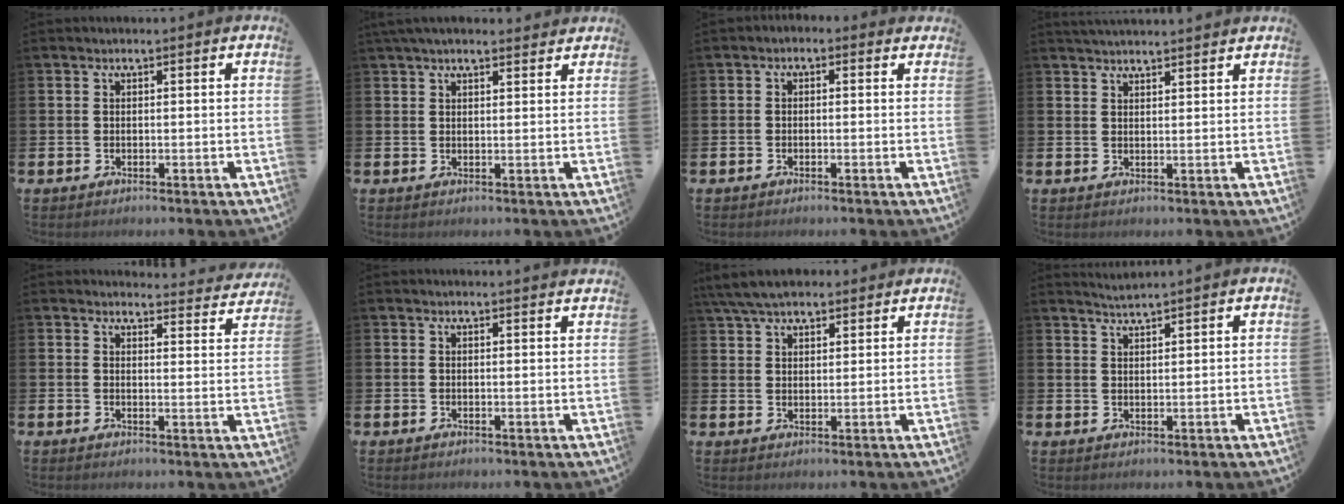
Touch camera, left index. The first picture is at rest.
{"total": 3.2, "force": [2.8, 0.6, 1.3], "torque": [-0.027, -0.005, 0.051]}
{"total": 0.9, "force": [-0.7, 0.5, 0.2], "torque": [-0.010, 0.002, -0.014]}
{"total": 2.7, "force": [2.6, 0.1, 0.1], "torque": [-0.006, -0.011, 0.049]}
{"total": 3.1, "force": [3.0, 0.5, 0.2], "torque": [0.004, -0.030, 0.050]}
{"total": 0.9, "force": [0.9, -0.1, 0.0], "torque": [0.010, -0.007, 0.015]}
{"total": 6.0, "force": [5.4, 1.8, 1.9], "torque": [-0.058, -0.008, 0.103]}
{"total": 2.1, "force": [2.0, -0.4, 0.1], "torque": [-0.014, -0.003, 0.039]}